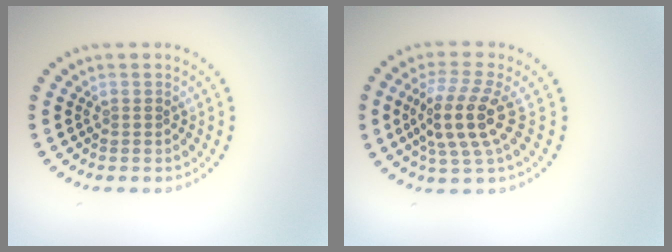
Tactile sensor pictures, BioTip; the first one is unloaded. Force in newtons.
{"total": 4.4, "press": 3.6, "slide": 2.4}